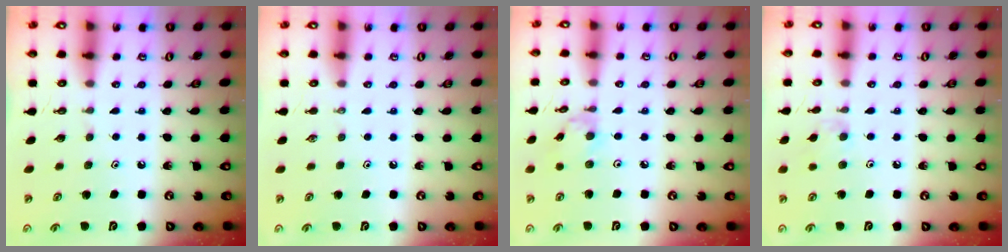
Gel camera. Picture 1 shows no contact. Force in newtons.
{"total": 0.0}
{"total": 1.8, "press": 1.7, "slide": 0.1}
{"total": 6.8, "press": 6.7, "slide": 0.8}